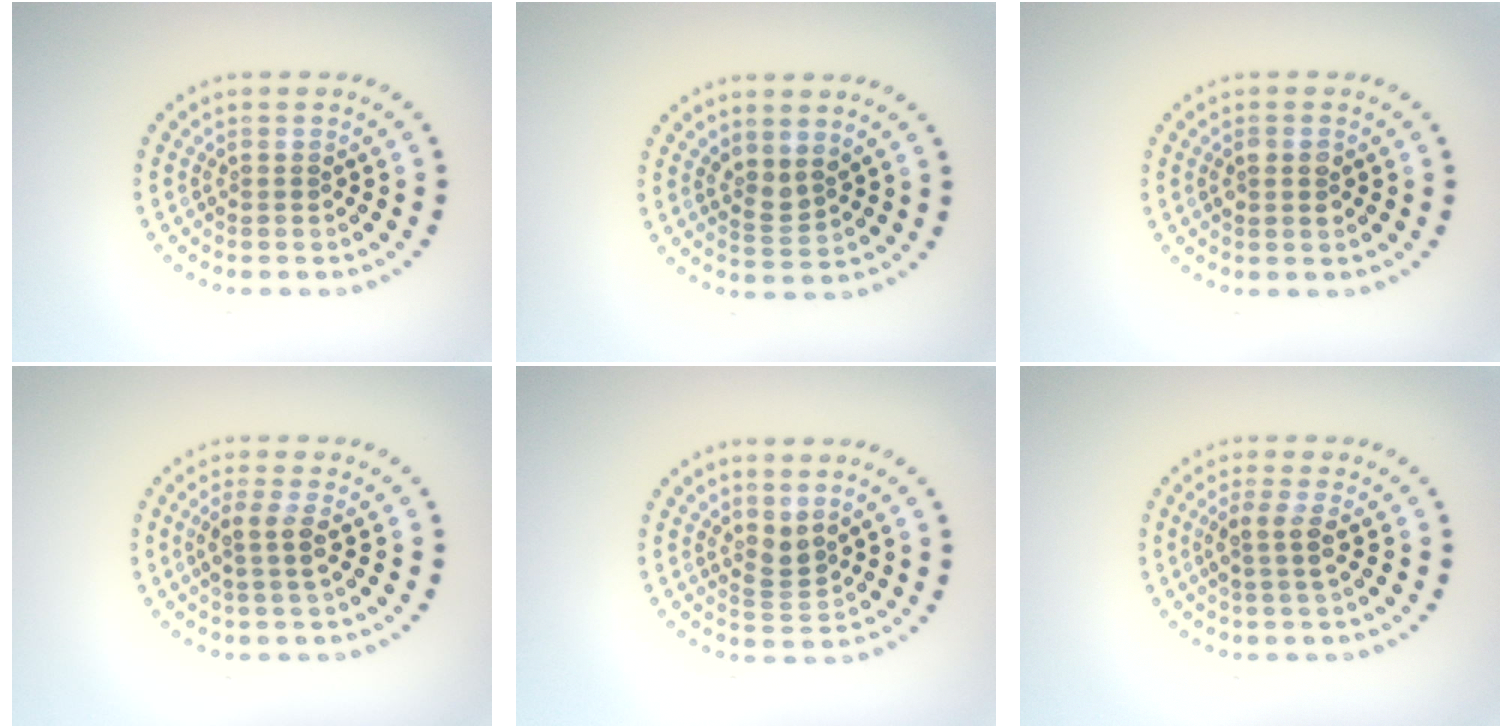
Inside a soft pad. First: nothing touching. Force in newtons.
{"total": 1.9, "press": 1.4, "slide": 1.2}
{"total": 1.2, "press": 1.2, "slide": 0.2}
{"total": 2.1, "press": 1.8, "slide": 1.2}
{"total": 2.0, "press": 1.3, "slide": 1.5}
{"total": 2.1, "press": 1.8, "slide": 1.2}